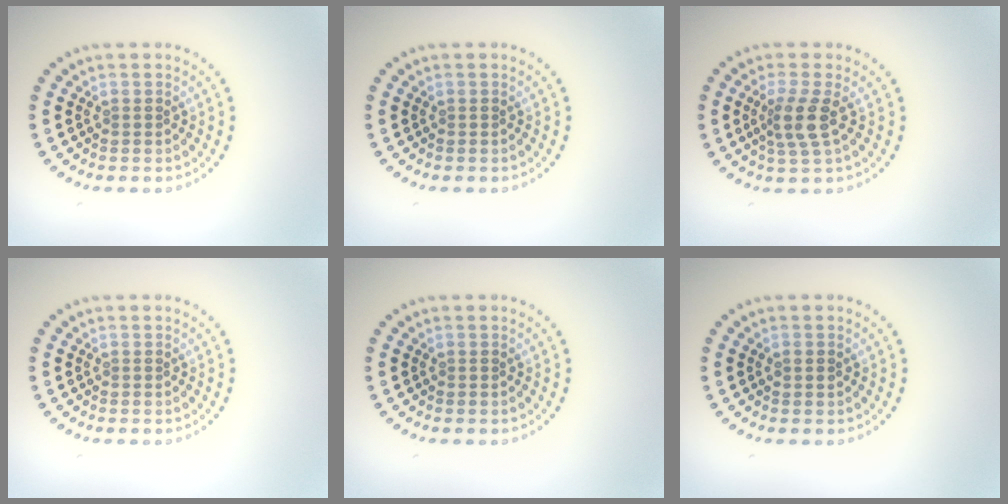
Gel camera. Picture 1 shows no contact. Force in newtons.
{"total": 0.0}
{"total": 2.8, "press": 2.3, "slide": 1.6}
{"total": 0.0}
{"total": 0.0}
{"total": 0.9, "press": 0.9, "slide": 0.3}